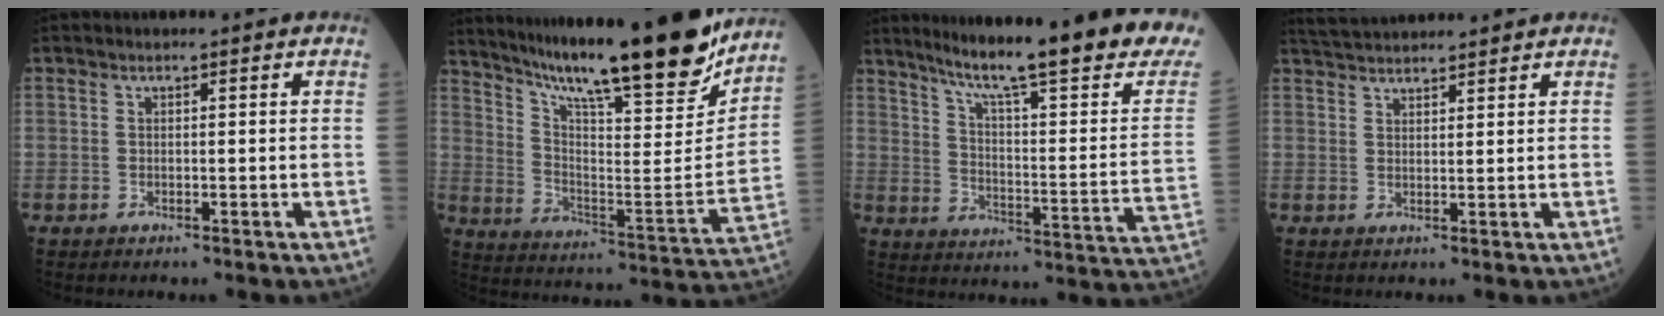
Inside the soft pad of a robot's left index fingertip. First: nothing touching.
{"total": 25.9, "force": [21.5, 2.3, 14.3], "torque": [-0.244, -0.056, 0.318]}
{"total": 26.5, "force": [21.0, 0.9, 16.1], "torque": [-0.240, -0.066, 0.278]}
{"total": 8.1, "force": [7.7, 0.9, 2.5], "torque": [-0.049, 0.035, 0.125]}